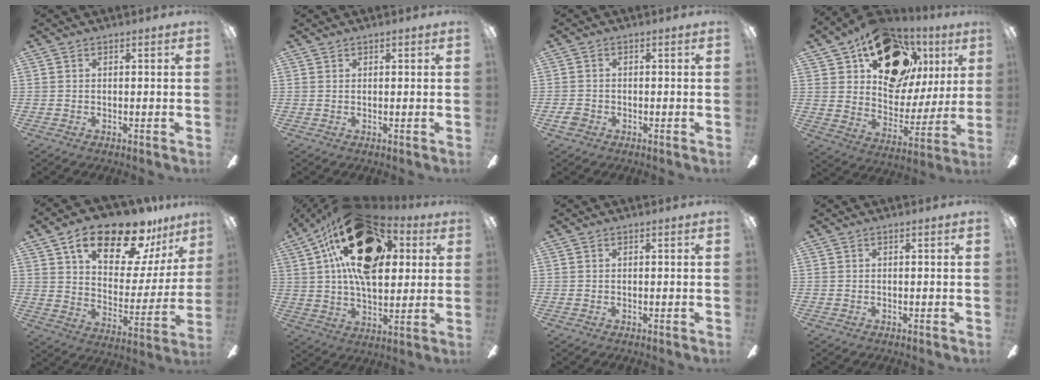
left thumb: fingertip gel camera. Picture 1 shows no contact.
{"total": 0.7, "force": [0.6, 0.4, 0.0], "torque": [-0.001, 0.001, 0.011]}
{"total": 2.5, "force": [-1.1, 1.9, 1.2], "torque": [-0.026, 0.006, -0.022]}
{"total": 22.9, "force": [13.2, 14.2, 12.3], "torque": [-0.188, -0.058, 0.241]}
{"total": 22.1, "force": [15.0, 9.5, 13.1], "torque": [-0.206, -0.082, 0.254]}
{"total": 27.7, "force": [11.0, 15.8, 19.9], "torque": [-0.343, -0.024, 0.188]}
{"total": 0.0}
{"total": 0.0}